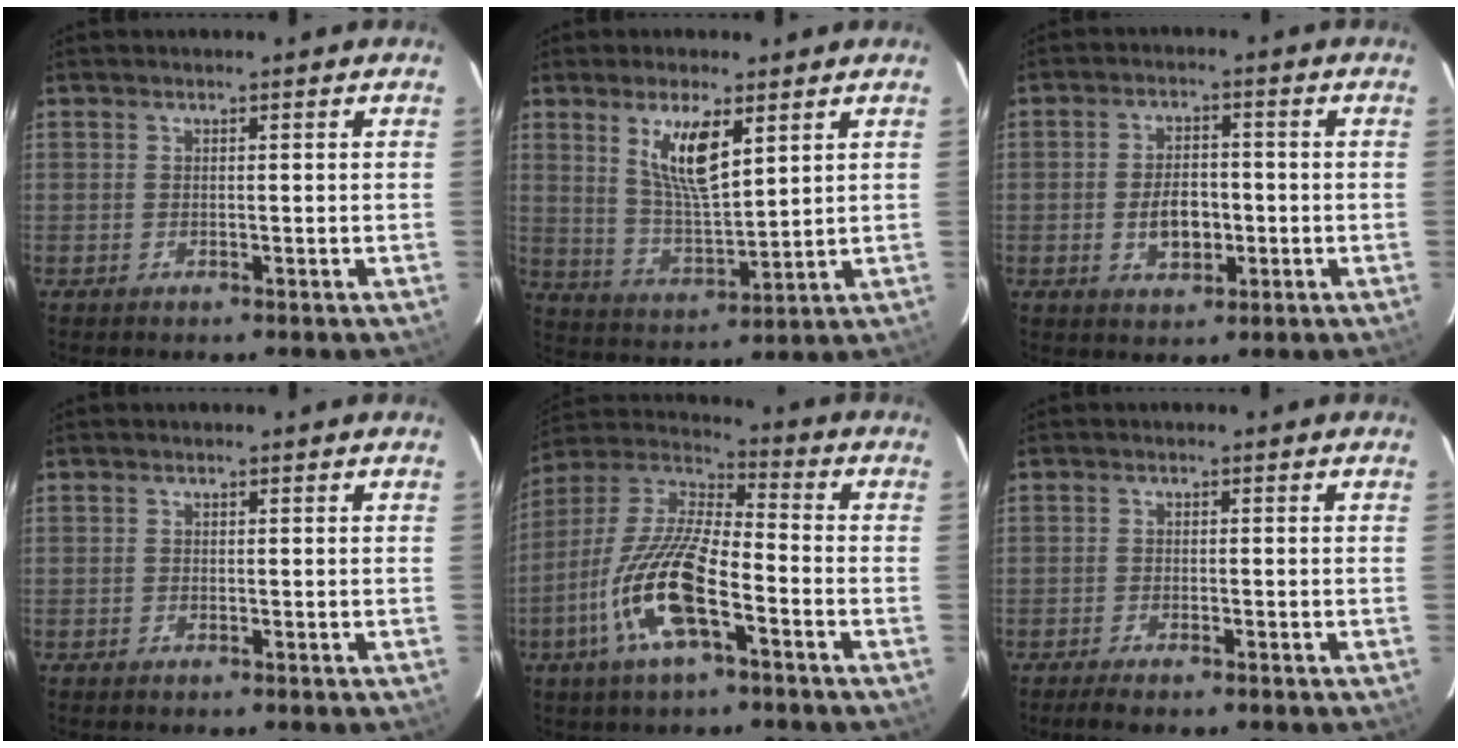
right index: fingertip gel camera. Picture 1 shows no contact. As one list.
[{"total": 9.8, "force": [4.8, 2.9, 8.1], "torque": [-0.144, -0.005, 0.099]}, {"total": 6.2, "force": [-1.3, 3.7, 4.8], "torque": [-0.092, 0.006, -0.015]}, {"total": 0.0}, {"total": 16.3, "force": [-7.0, 4.6, 14.0], "torque": [-0.286, -0.012, -0.142]}, {"total": 2.8, "force": [-2.3, 0.4, 1.6], "torque": [-0.041, -0.006, -0.042]}]